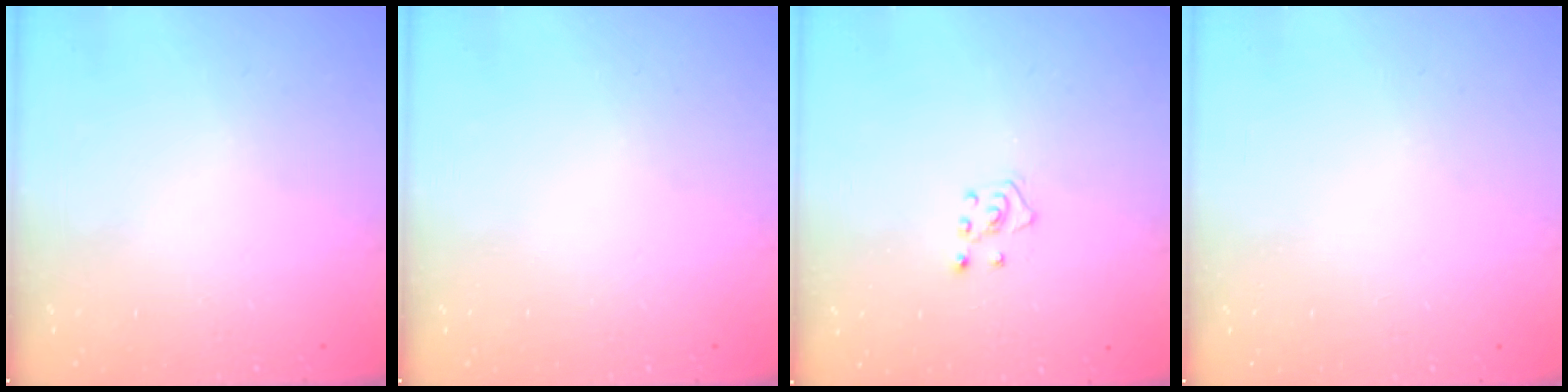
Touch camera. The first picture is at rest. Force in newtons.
{"total": 0.0}
{"total": 4.1, "press": 4.1, "slide": 0.5}
{"total": 0.0}